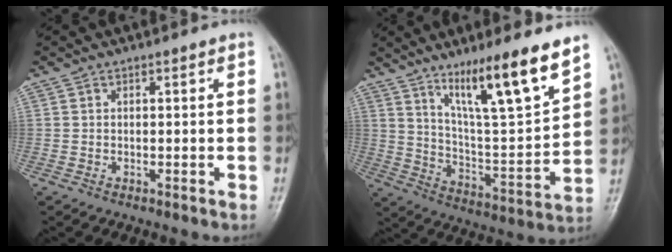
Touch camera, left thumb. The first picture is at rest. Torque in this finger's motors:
{"motor_torque": [0.58, 0.33, 1.49, -1.28, 0.25]}